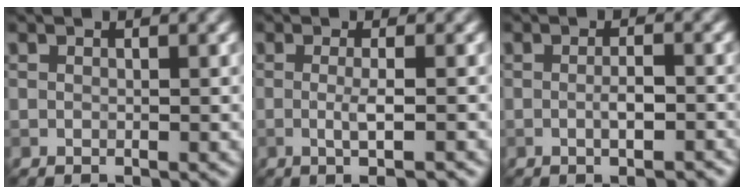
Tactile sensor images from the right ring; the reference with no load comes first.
{"total": 2.9, "force": [-0.4, 0.6, 2.8], "torque": [-0.044, -0.006, -0.008]}
{"total": 2.4, "force": [-0.7, 0.6, 2.3], "torque": [-0.034, 0.002, -0.009]}